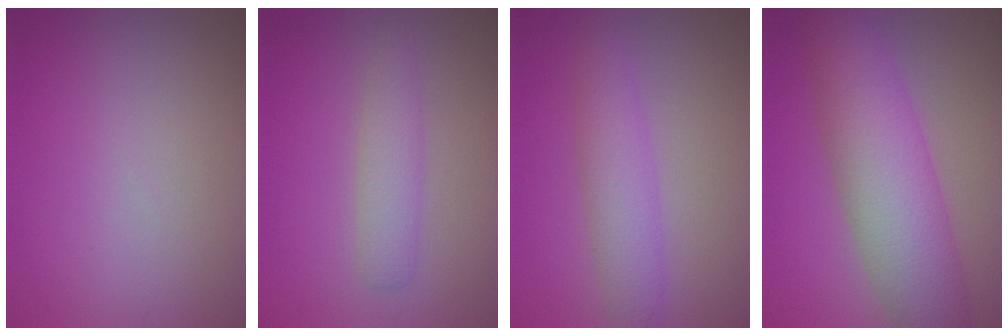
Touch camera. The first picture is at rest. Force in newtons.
{"total": 2.4, "press": 2.4, "slide": 0.1}
{"total": 3.5, "press": 3.5, "slide": 0.1}
{"total": 8.1, "press": 8.1, "slide": 0.2}